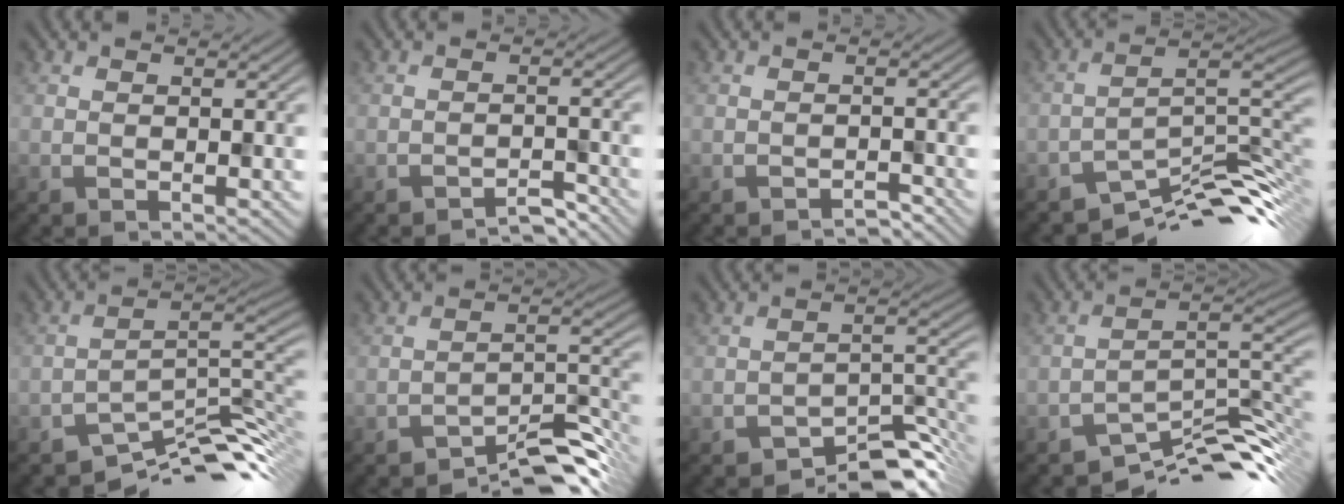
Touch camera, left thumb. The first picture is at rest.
{"total": 2.4, "force": [-2.3, 0.2, 0.3], "torque": [0.003, 0.008, -0.042]}
{"total": 1.6, "force": [-1.6, 0.2, 0.1], "torque": [0.007, 0.008, -0.033]}
{"total": 11.0, "force": [-8.5, 2.9, 6.3], "torque": [-0.087, 0.000, -0.151]}
{"total": 10.6, "force": [-8.4, 3.0, 5.7], "torque": [-0.078, -0.001, -0.144]}
{"total": 7.1, "force": [-6.1, 1.4, 3.4], "torque": [-0.045, 0.010, -0.103]}
{"total": 7.4, "force": [-6.3, 2.0, 3.3], "torque": [-0.032, 0.006, -0.107]}
{"total": 10.5, "force": [-8.5, 2.7, 5.6], "torque": [-0.077, -0.001, -0.148]}